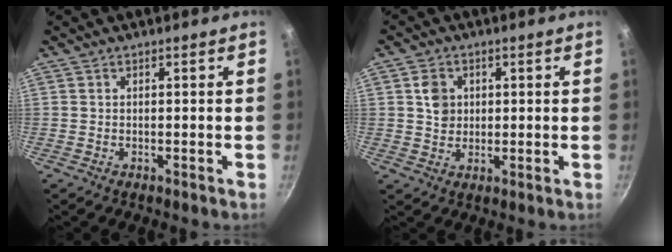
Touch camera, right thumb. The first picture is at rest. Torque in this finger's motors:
{"motor_torque": [0.45, 0.83, 0.07, 0.14, 0.14]}